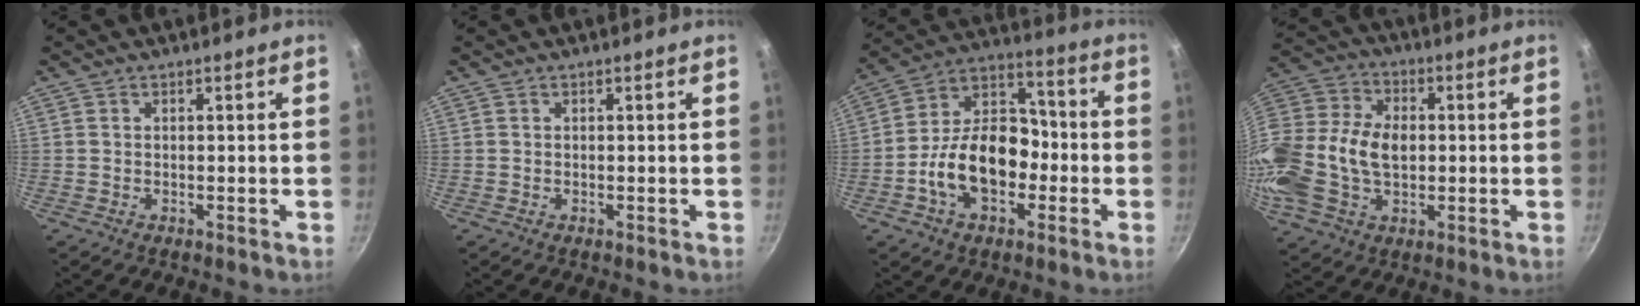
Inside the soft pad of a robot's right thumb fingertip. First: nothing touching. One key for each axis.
{"total": 0.0}
{"total": 16.9, "fx": -4.5, "fy": 11.3, "fz": 11.7, "tx": -0.156, "ty": 0.052, "tz": -0.090}
{"total": 21.3, "fx": -0.8, "fy": 15.0, "fz": 15.1, "tx": -0.314, "ty": 0.035, "tz": -0.021}